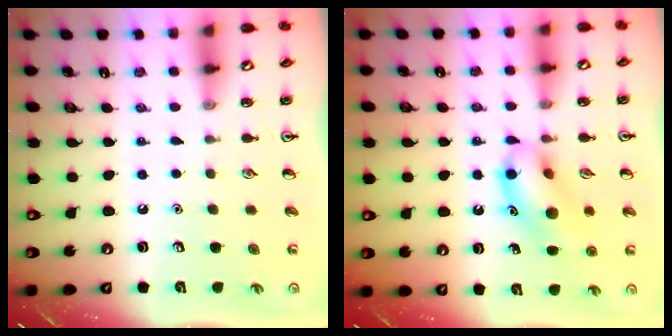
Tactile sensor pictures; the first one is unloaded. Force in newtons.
{"total": 13.5, "press": 13.4, "slide": 1.4}